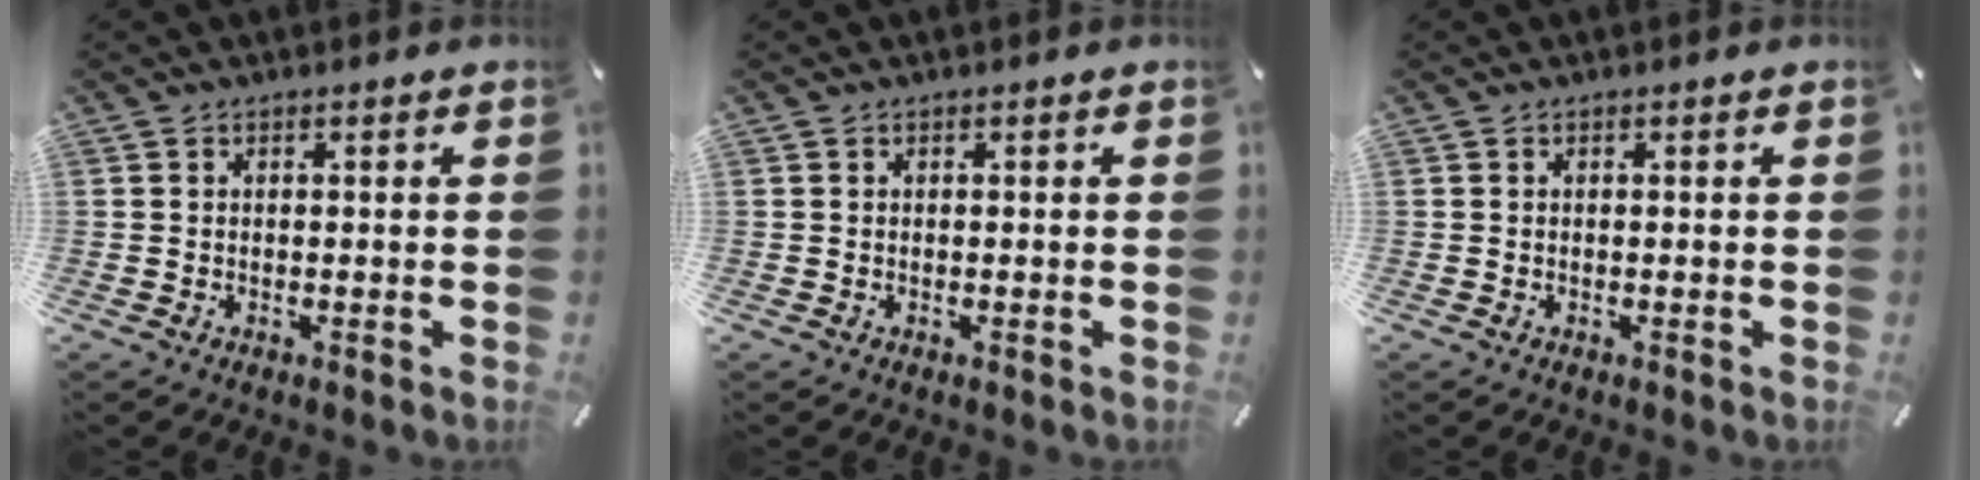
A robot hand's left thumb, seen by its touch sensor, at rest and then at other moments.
{"total": 0.0}
{"total": 0.0}